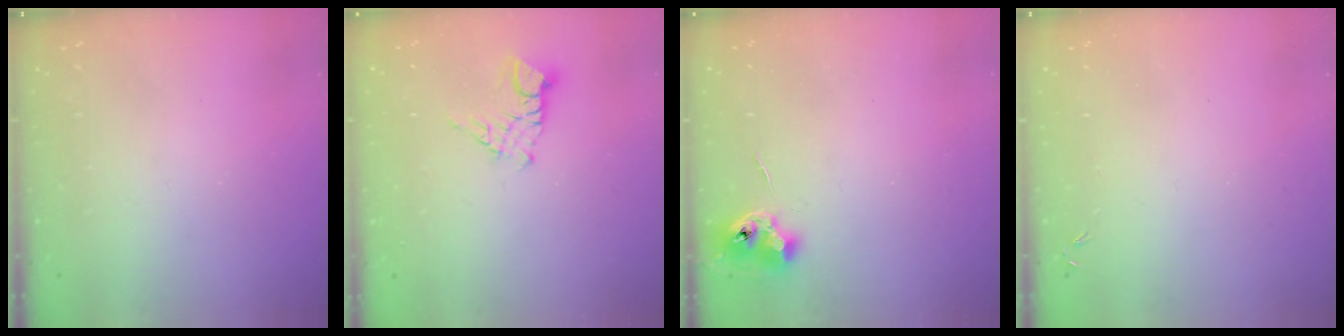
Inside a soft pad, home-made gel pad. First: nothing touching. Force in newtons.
{"total": 6.7, "press": 6.7, "slide": 0.6}
{"total": 7.8, "press": 7.8, "slide": 0.4}
{"total": 0.0}